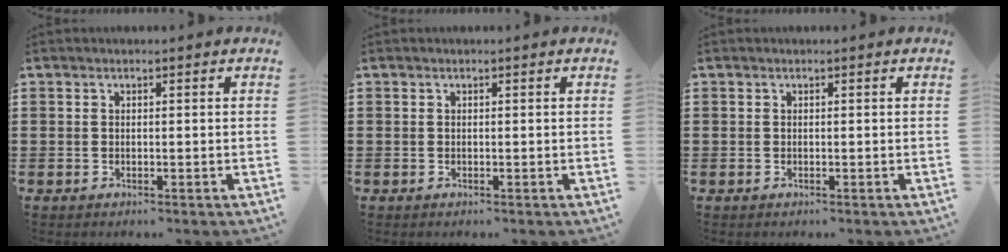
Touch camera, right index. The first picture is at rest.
{"total": 0.0}
{"total": 0.0}